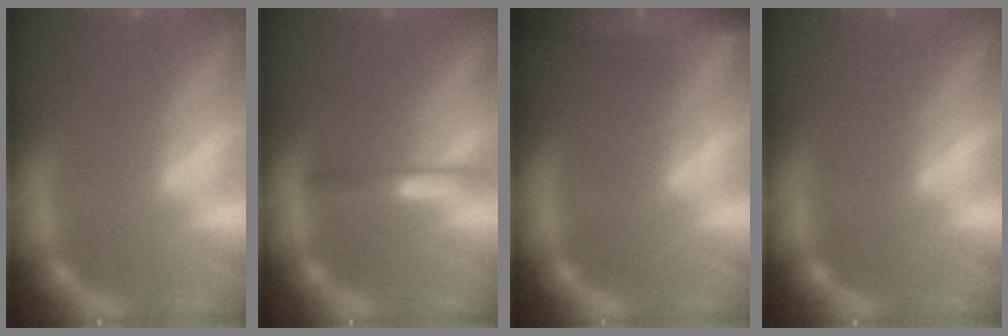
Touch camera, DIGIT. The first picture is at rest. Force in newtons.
{"total": 2.0}
{"total": 9.6}
{"total": 0.0}